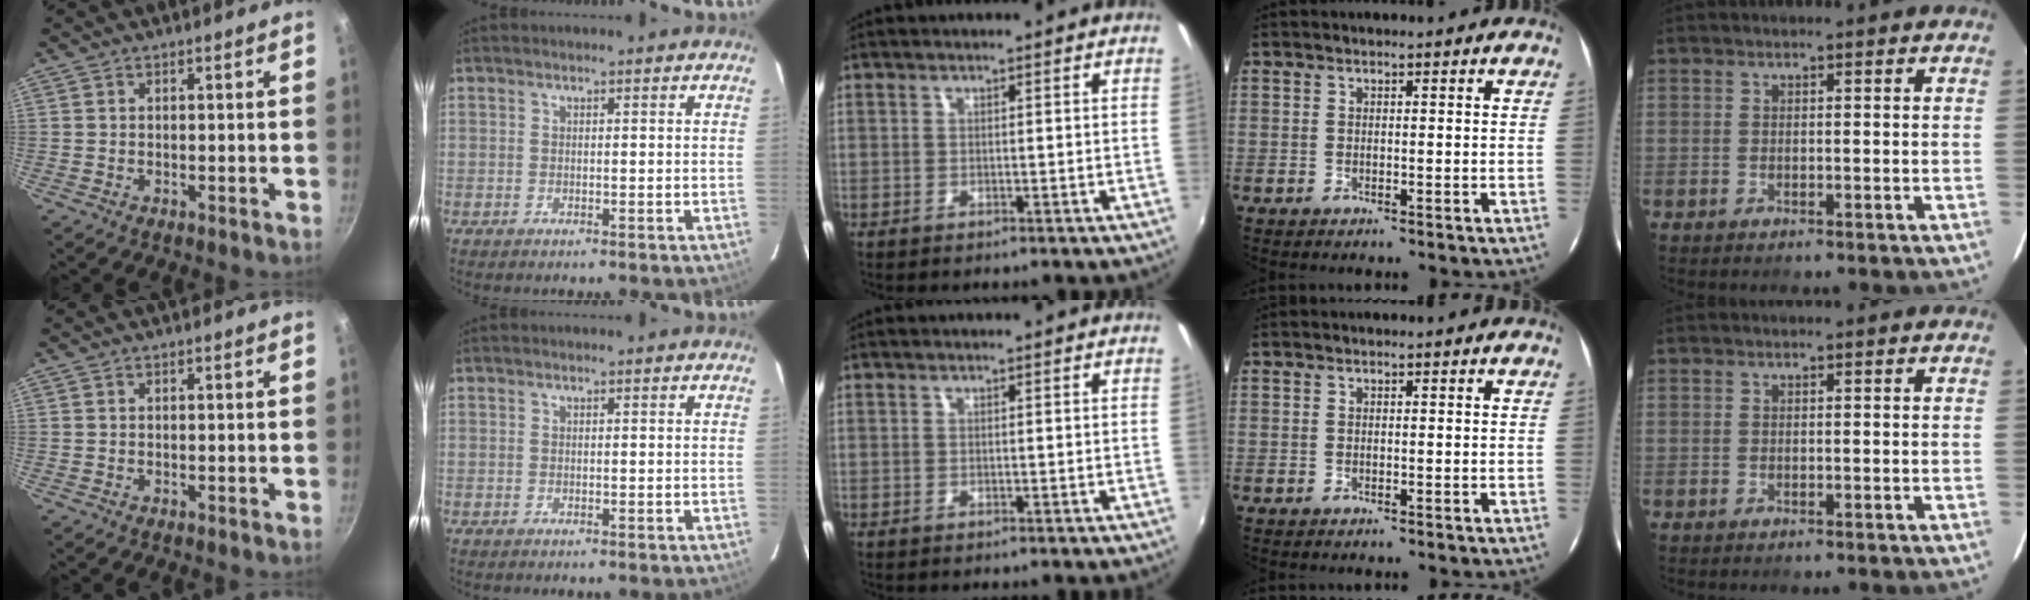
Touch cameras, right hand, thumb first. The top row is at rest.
{}